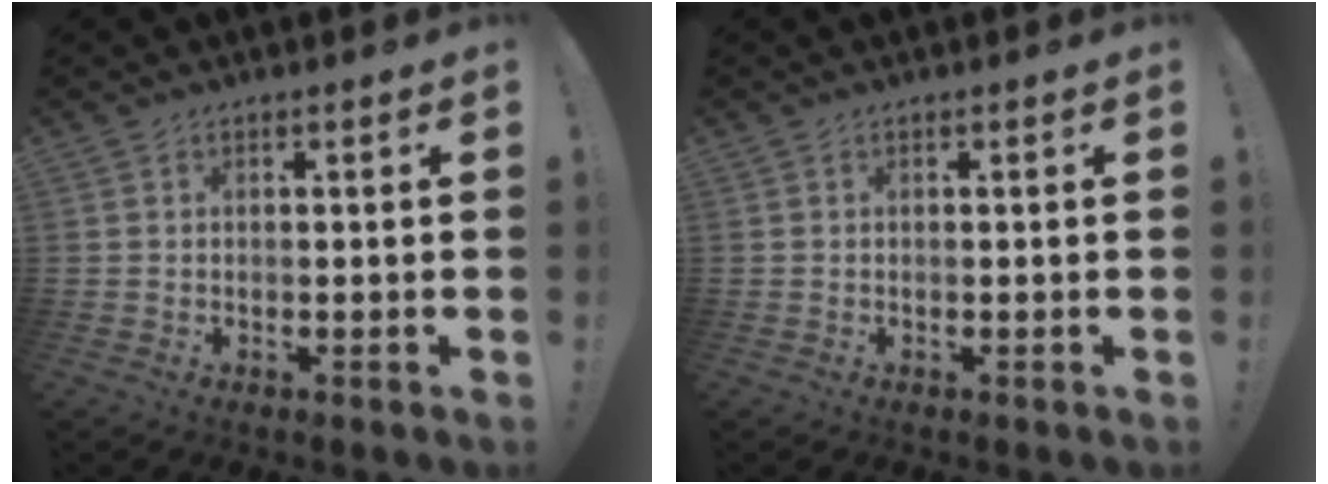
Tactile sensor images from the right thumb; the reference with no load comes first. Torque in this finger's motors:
{"motor_torque": [0.00, 0.00, 0.00, 0.00, 0.00]}